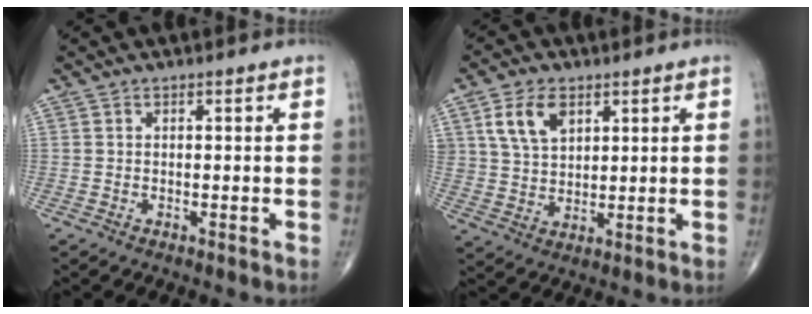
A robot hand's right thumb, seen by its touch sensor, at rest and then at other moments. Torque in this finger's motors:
{"motor_torque": [0.13, 0.13, 0.80, 0.74, 0.01]}